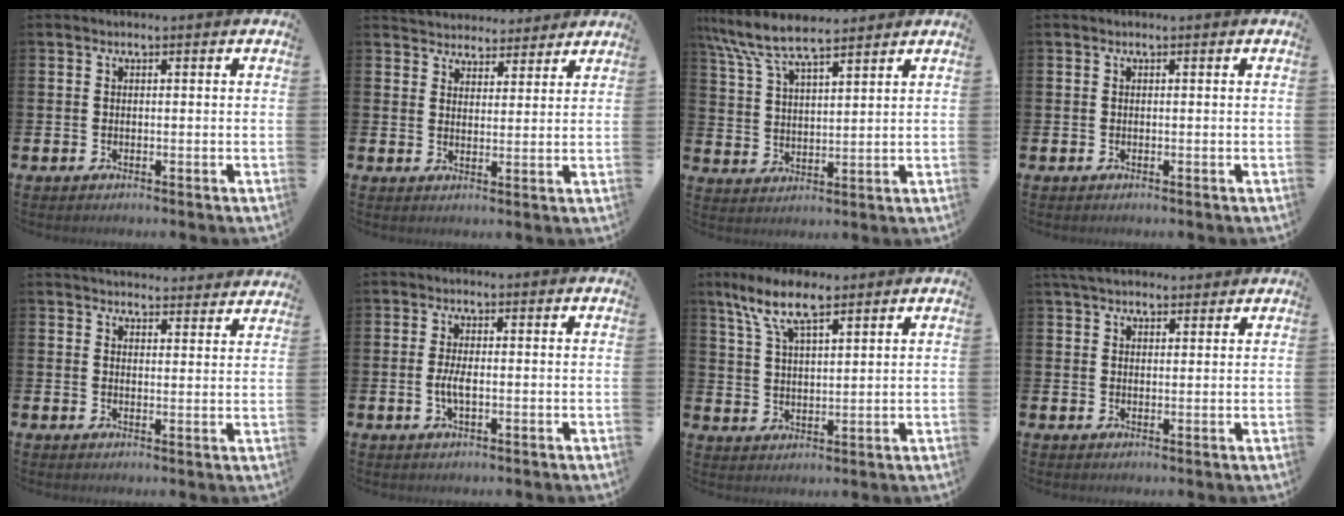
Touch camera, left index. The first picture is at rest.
{"total": 4.1, "force": [3.9, 1.1, -0.5], "torque": [-0.007, -0.023, 0.071]}
{"total": 8.7, "force": [7.7, 2.0, 3.7], "torque": [-0.105, -0.022, 0.139]}
{"total": 0.0}
{"total": 4.2, "force": [4.2, 0.6, 0.2], "torque": [-0.004, -0.026, 0.075]}
{"total": 2.6, "force": [-0.4, 0.9, 2.4], "torque": [-0.042, -0.002, -0.007]}
{"total": 8.4, "force": [6.2, 2.6, 5.0], "torque": [-0.105, -0.013, 0.111]}
{"total": 4.5, "force": [4.0, 1.6, 1.3], "torque": [-0.028, -0.012, 0.075]}